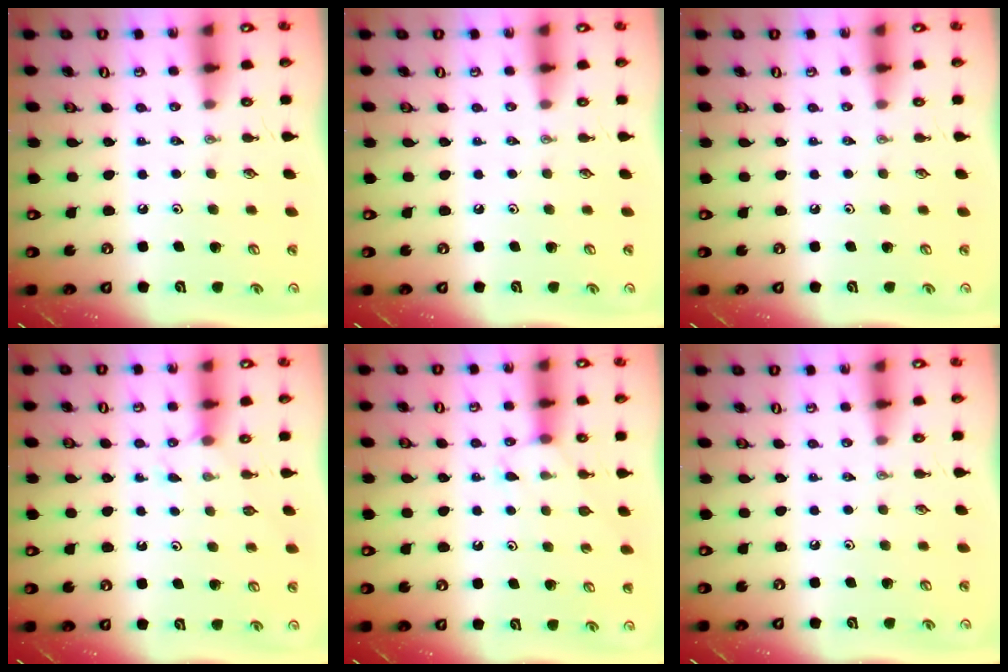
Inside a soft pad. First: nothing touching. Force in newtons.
{"total": 0.0}
{"total": 0.0}
{"total": 3.7, "press": 3.7, "slide": 0.4}
{"total": 6.0, "press": 6.0, "slide": 0.7}
{"total": 0.0}